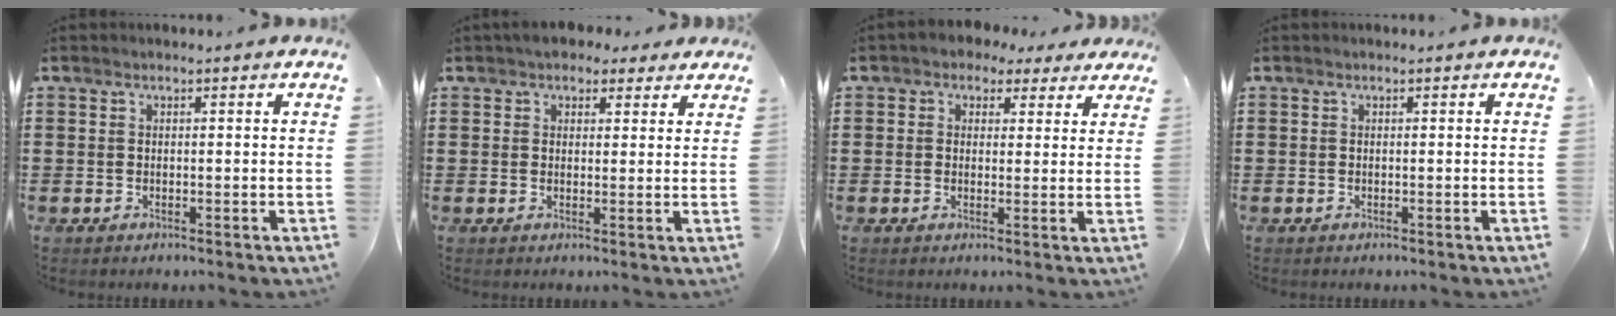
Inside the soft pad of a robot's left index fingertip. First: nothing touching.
{"total": 3.2, "force": [2.3, 2.0, 1.0], "torque": [-0.021, 0.007, 0.041]}
{"total": 2.4, "force": [1.6, 1.8, 0.5], "torque": [-0.022, 0.008, 0.027]}
{"total": 0.0}